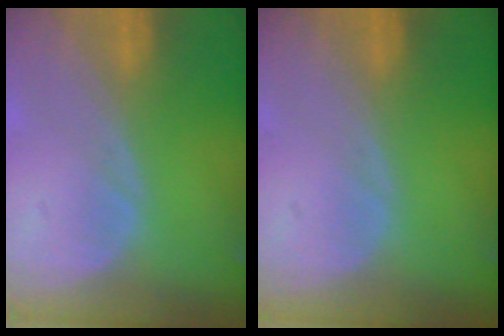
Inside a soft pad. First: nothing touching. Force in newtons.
{"total": 0.0}